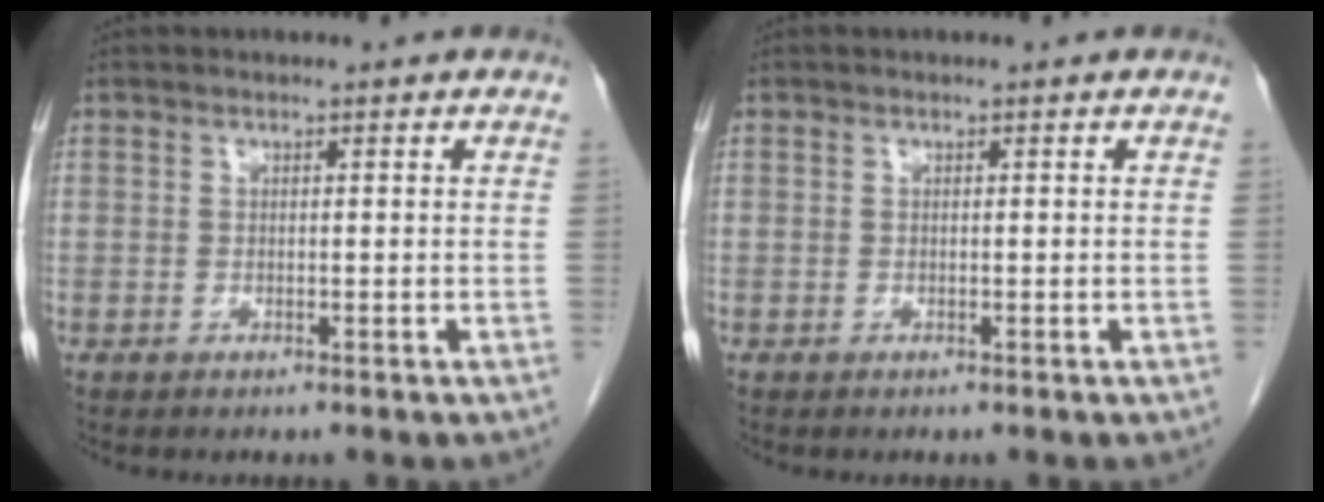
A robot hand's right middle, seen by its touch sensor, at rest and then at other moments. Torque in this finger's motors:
{"motor_torque": [-0.15, -0.02, -0.15, -0.07]}